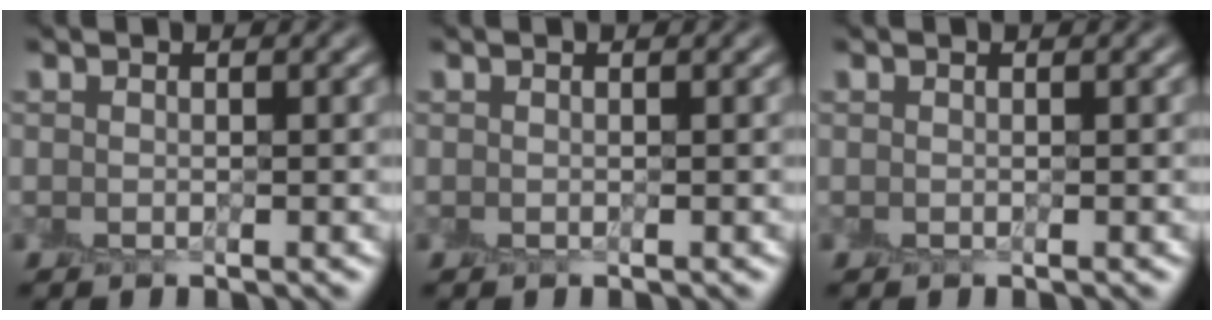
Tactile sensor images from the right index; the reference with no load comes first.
{"total": 0.0}
{"total": 0.0}